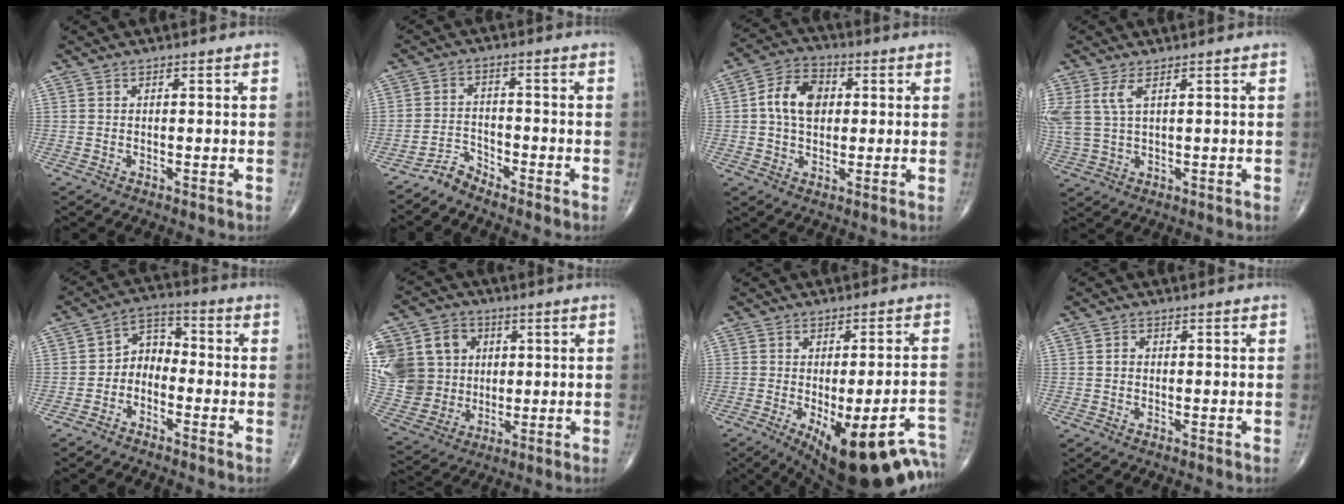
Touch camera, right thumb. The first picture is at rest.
{"total": 3.4, "force": [-3.3, 0.8, 0.0], "torque": [0.005, 0.020, -0.068]}
{"total": 9.6, "force": [1.2, 6.8, 6.7], "torque": [-0.105, 0.016, 0.014]}
{"total": 6.0, "force": [2.3, 2.6, 4.8], "torque": [-0.128, 0.004, 0.057]}
{"total": 6.0, "force": [-2.2, 4.5, 3.4], "torque": [-0.037, 0.037, -0.056]}
{"total": 24.7, "force": [4.8, 21.1, 12.0], "torque": [-0.285, 0.043, 0.109]}
{"total": 21.7, "force": [-12.1, 7.0, 16.5], "torque": [-0.157, 0.031, -0.147]}
{"total": 1.1, "force": [-0.1, 1.0, 0.5], "torque": [-0.005, 0.003, -0.003]}